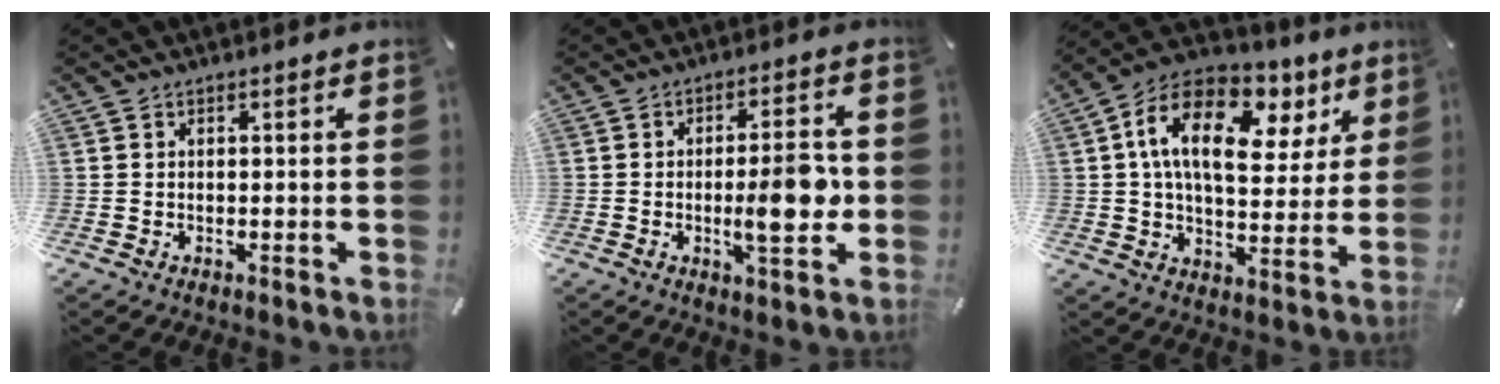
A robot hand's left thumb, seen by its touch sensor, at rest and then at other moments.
{"total": 11.0, "force": [-1.2, 3.6, 10.3], "torque": [-0.140, -0.007, -0.021]}
{"total": 18.4, "force": [7.3, 10.8, 12.9], "torque": [-0.220, -0.023, 0.124]}